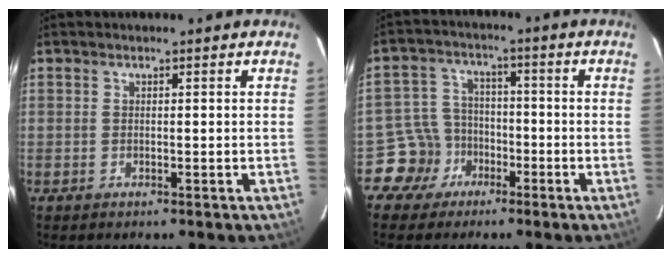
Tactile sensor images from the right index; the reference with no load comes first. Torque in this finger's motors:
{"motor_torque": [-0.11, -0.04, -0.99, -0.21]}